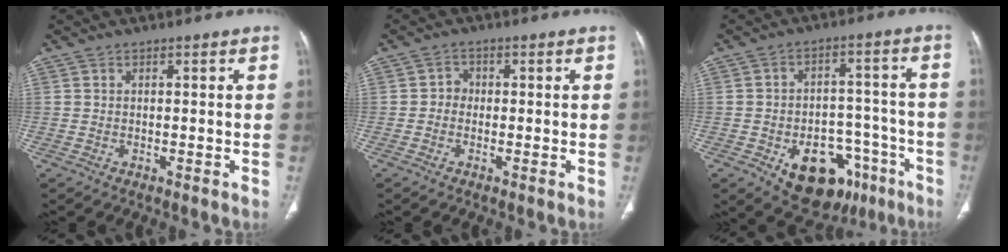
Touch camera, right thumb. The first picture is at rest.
{"total": 1.9, "force": [-0.3, 1.7, 0.8], "torque": [0.002, 0.008, -0.013]}
{"total": 16.6, "force": [-8.3, 10.7, 9.6], "torque": [-0.091, 0.055, -0.106]}